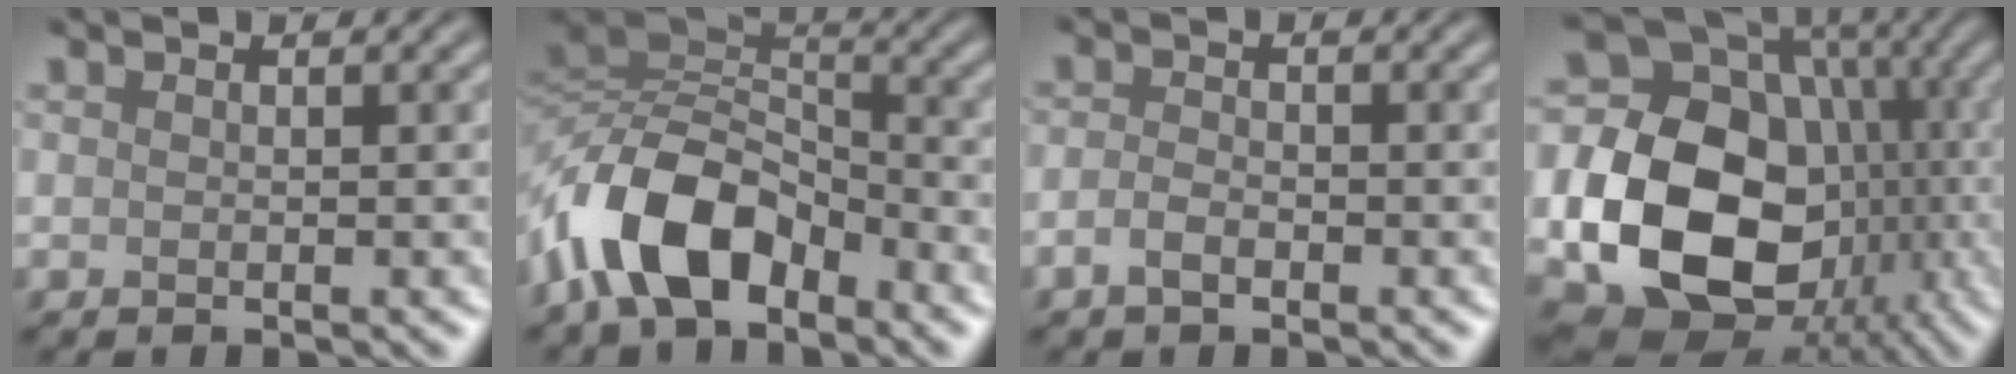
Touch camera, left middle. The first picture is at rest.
{"total": 9.4, "force": [-4.9, 4.9, 6.3], "torque": [-0.126, 0.011, -0.102]}
{"total": 1.4, "force": [-0.8, 0.5, 1.0], "torque": [-0.022, 0.004, -0.020]}
{"total": 20.5, "force": [-3.1, 16.9, 11.1], "torque": [-0.196, -0.029, -0.061]}